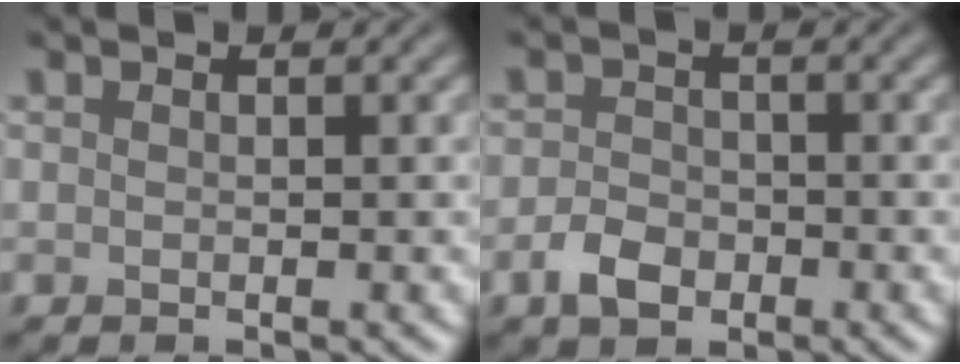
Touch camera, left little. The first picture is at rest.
{"total": 2.7, "force": [-1.3, 1.9, 1.4], "torque": [-0.025, 0.001, -0.030]}